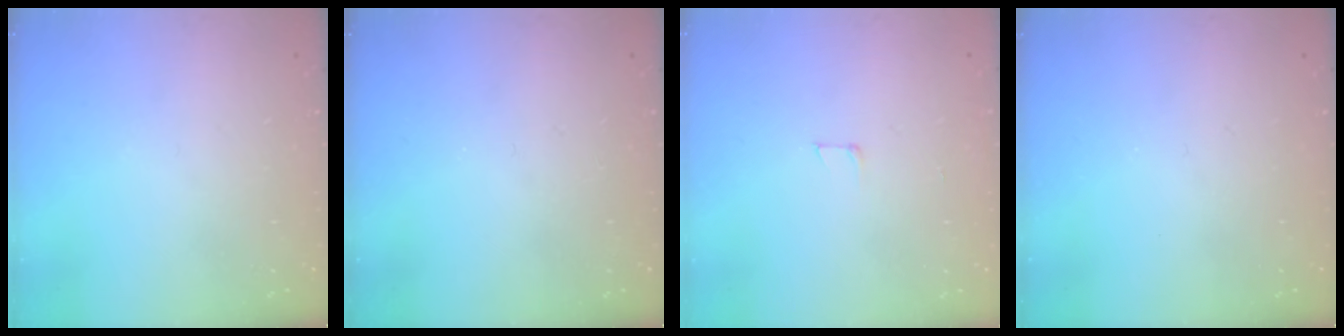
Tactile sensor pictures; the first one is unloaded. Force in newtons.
{"total": 0.0}
{"total": 2.9, "press": 2.9, "slide": 0.2}
{"total": 0.0}